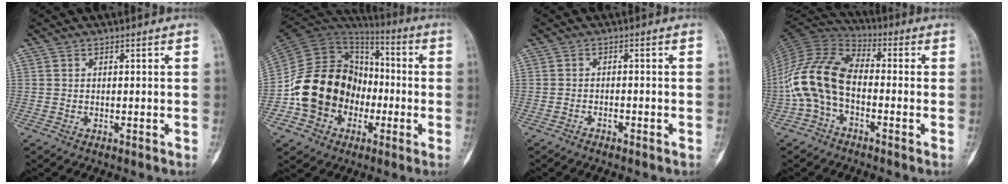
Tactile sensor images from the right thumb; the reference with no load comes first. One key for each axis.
{"total": 19.7, "fx": -4.7, "fy": 16.3, "fz": 10.1, "tx": -0.160, "ty": 0.066, "tz": -0.081}
{"total": 1.1, "fx": -0.9, "fy": 0.3, "fz": 0.5, "tx": -0.015, "ty": 0.008, "tz": -0.014}
{"total": 13.2, "fx": -2.9, "fy": 8.1, "fz": 10.0, "tx": -0.204, "ty": 0.045, "tz": -0.068}